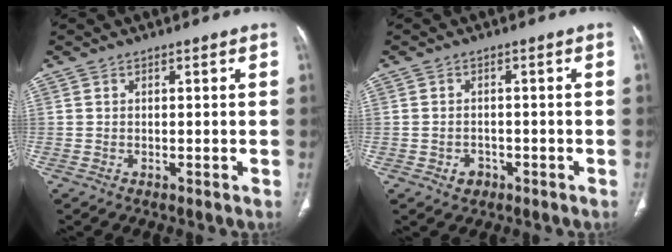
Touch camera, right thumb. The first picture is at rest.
{"total": 2.5, "force": [-1.1, 2.0, 0.9], "torque": [-0.005, 0.011, -0.012]}